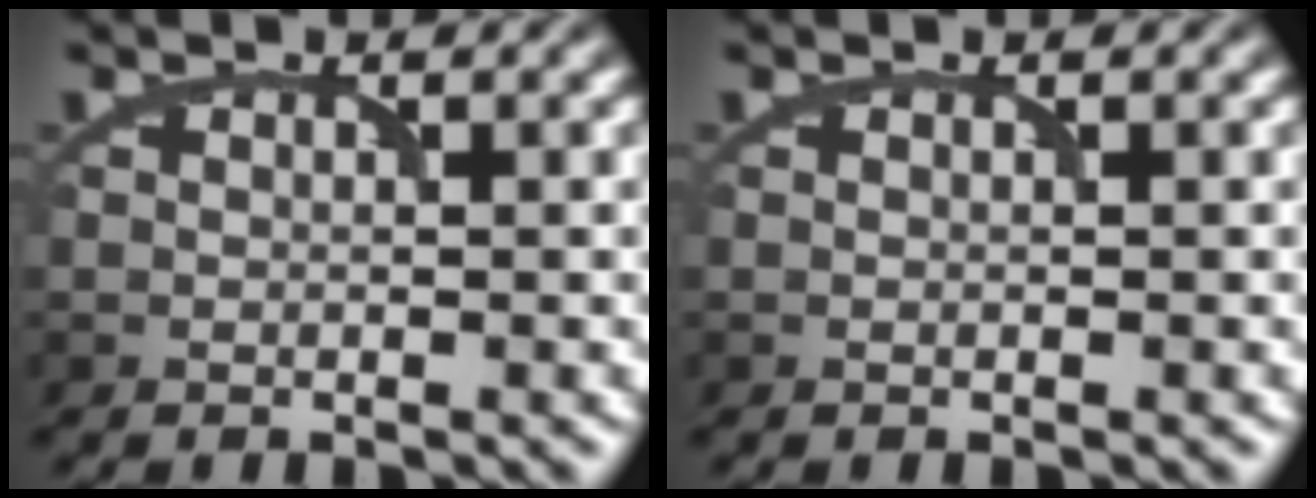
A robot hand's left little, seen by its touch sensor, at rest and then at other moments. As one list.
[{"total": 0.0}]